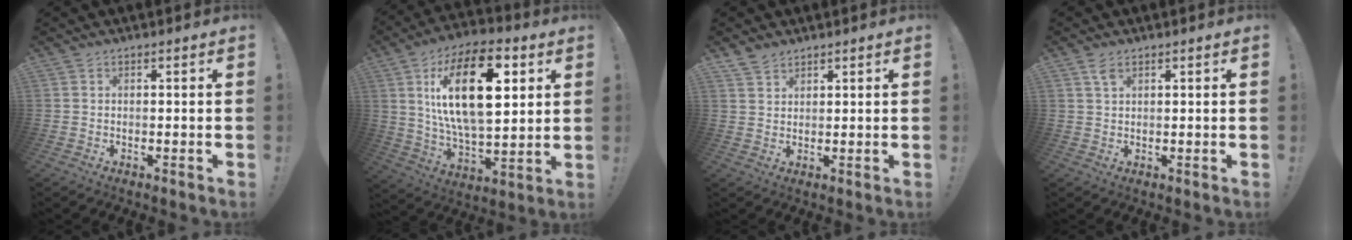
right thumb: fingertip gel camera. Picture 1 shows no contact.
{"total": 24.6, "force": [7.8, 11.6, 20.2], "torque": [-0.367, -0.017, 0.122]}
{"total": 3.3, "force": [2.8, 1.5, 0.8], "torque": [-0.020, -0.015, 0.056]}
{"total": 2.9, "force": [1.6, 1.2, 2.1], "torque": [-0.040, -0.002, 0.029]}